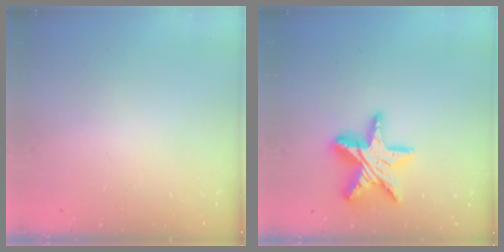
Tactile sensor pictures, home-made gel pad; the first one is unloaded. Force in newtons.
{"total": 16.5, "press": 16.5, "slide": 1.2}